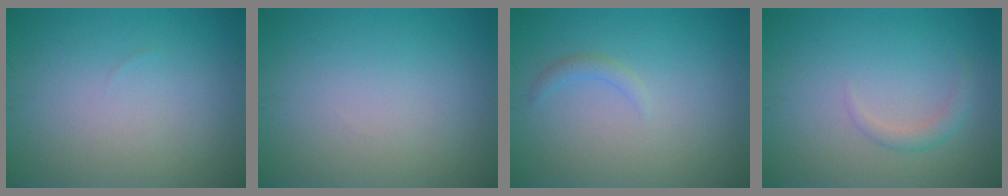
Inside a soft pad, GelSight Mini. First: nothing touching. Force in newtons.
{"total": 0.0}
{"total": 1.0, "press": 1.0, "slide": 0.2}
{"total": 1.4, "press": 1.4, "slide": 0.1}